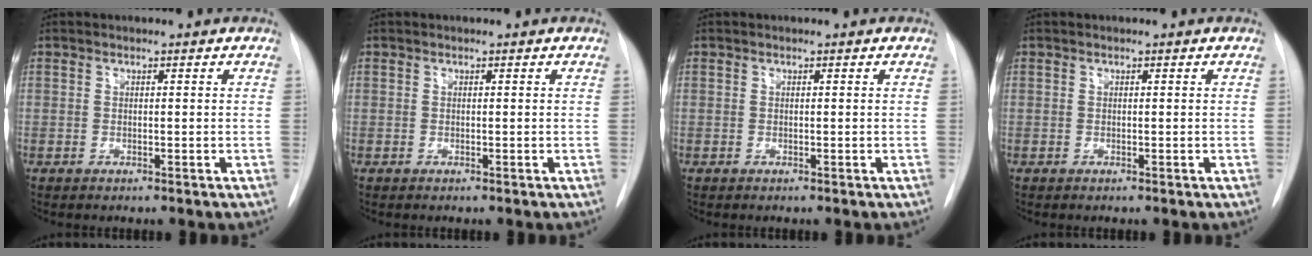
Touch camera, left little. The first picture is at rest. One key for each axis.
{"total": 0.0}
{"total": 0.0}
{"total": 0.0}